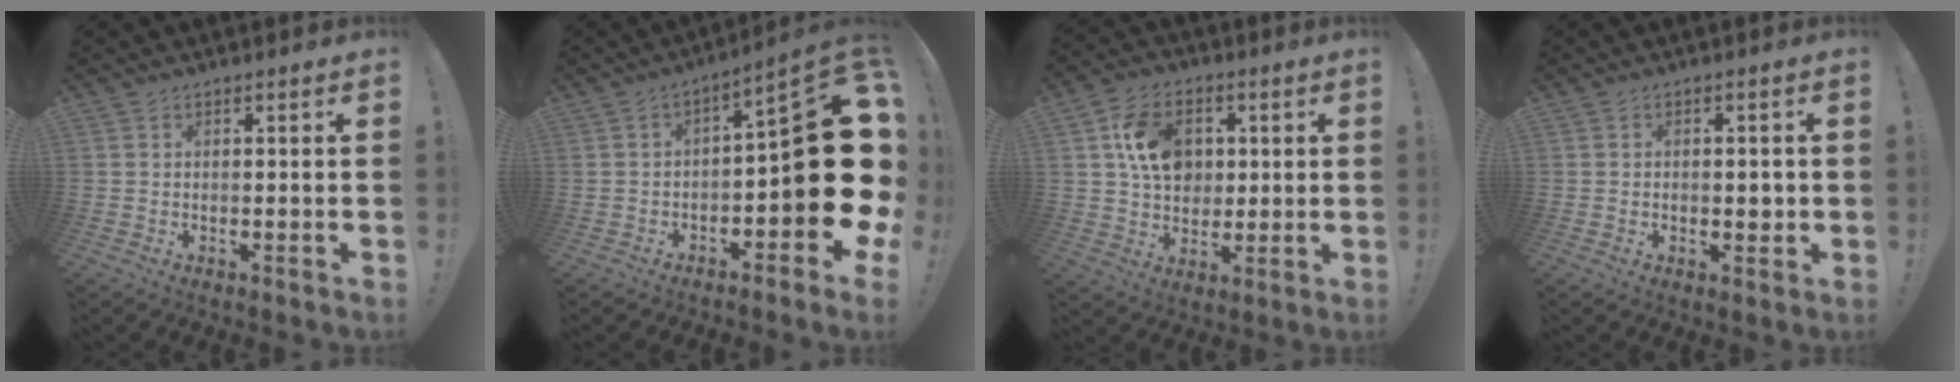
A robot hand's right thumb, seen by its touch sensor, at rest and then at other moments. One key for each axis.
{"total": 18.7, "fx": -1.5, "fy": 5.7, "fz": 17.7, "tx": -0.226, "ty": 0.000, "tz": -0.022}
{"total": 14.1, "fx": 3.5, "fy": 11.1, "fz": 8.0, "tx": -0.115, "ty": -0.001, "tz": 0.070}
{"total": 2.4, "fx": -0.5, "fy": 1.8, "fz": 1.5, "tx": -0.017, "ty": 0.003, "tz": -0.011}